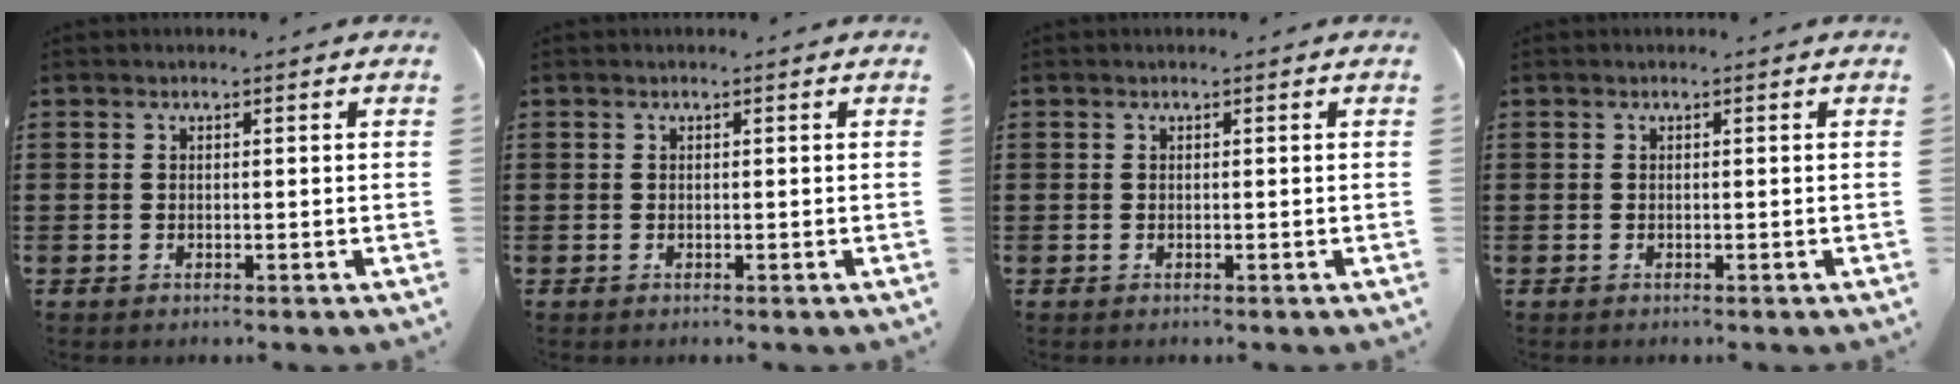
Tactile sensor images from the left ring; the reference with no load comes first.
{"total": 0.0}
{"total": 0.0}
{"total": 0.0}